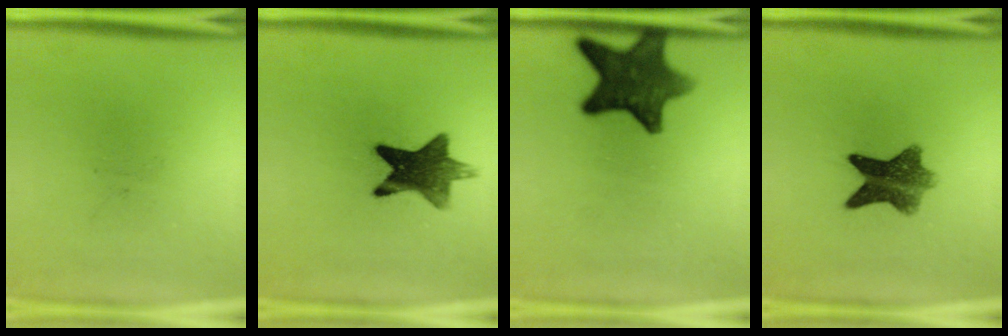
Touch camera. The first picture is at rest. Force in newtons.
{"total": 11.4}
{"total": 12.2}
{"total": 8.1}